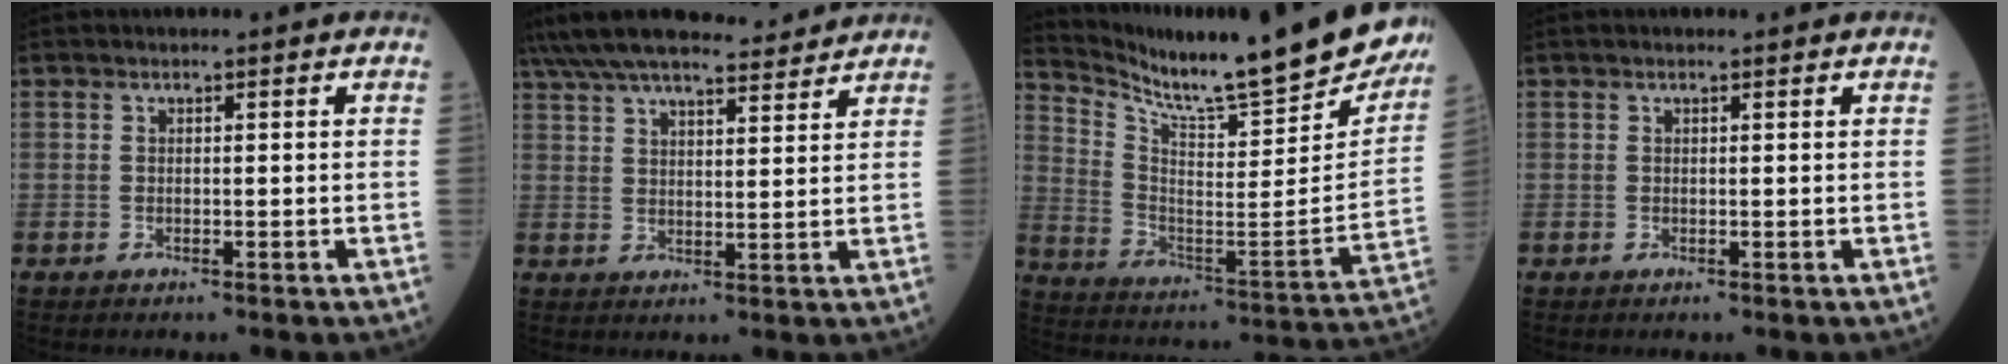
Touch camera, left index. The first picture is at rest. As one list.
[{"total": 18.6, "force": [16.8, 3.4, 7.3], "torque": [-0.137, 0.031, 0.249]}, {"total": 24.5, "force": [21.9, 1.5, 10.9], "torque": [-0.190, -0.092, 0.314]}, {"total": 1.1, "force": [0.8, 0.2, 0.7], "torque": [-0.011, 0.010, 0.009]}]